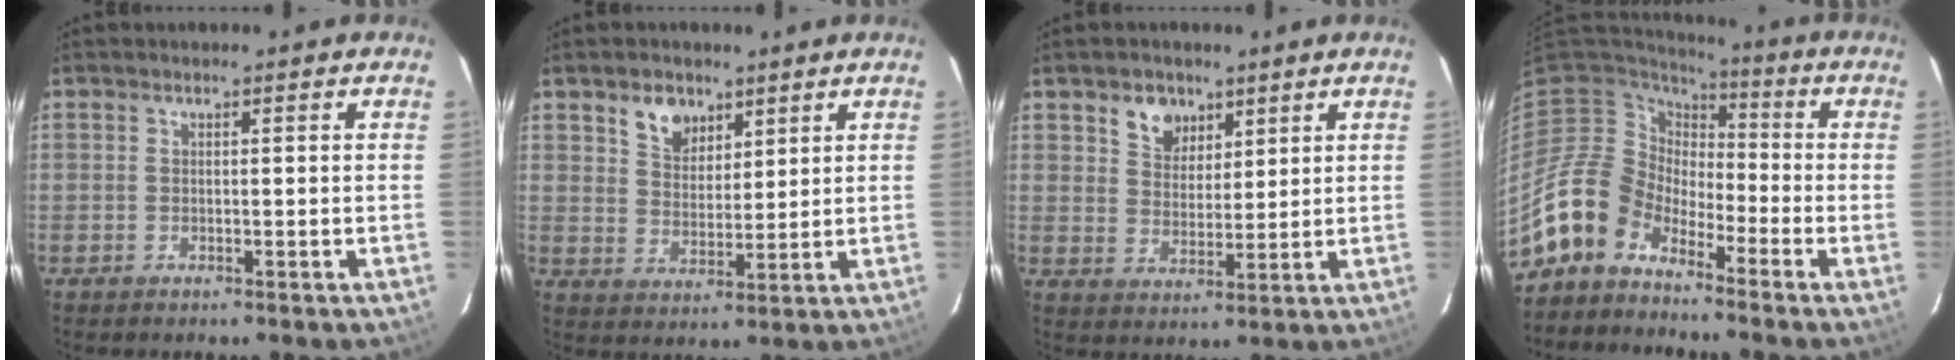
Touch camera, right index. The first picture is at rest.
{"total": 6.4, "force": [3.9, 4.3, 2.7], "torque": [-0.040, 0.009, 0.077]}
{"total": 6.1, "force": [3.7, 4.4, 2.1], "torque": [-0.032, 0.009, 0.070]}
{"total": 9.7, "force": [-7.9, 5.6, 0.6], "torque": [-0.026, 0.023, -0.156]}